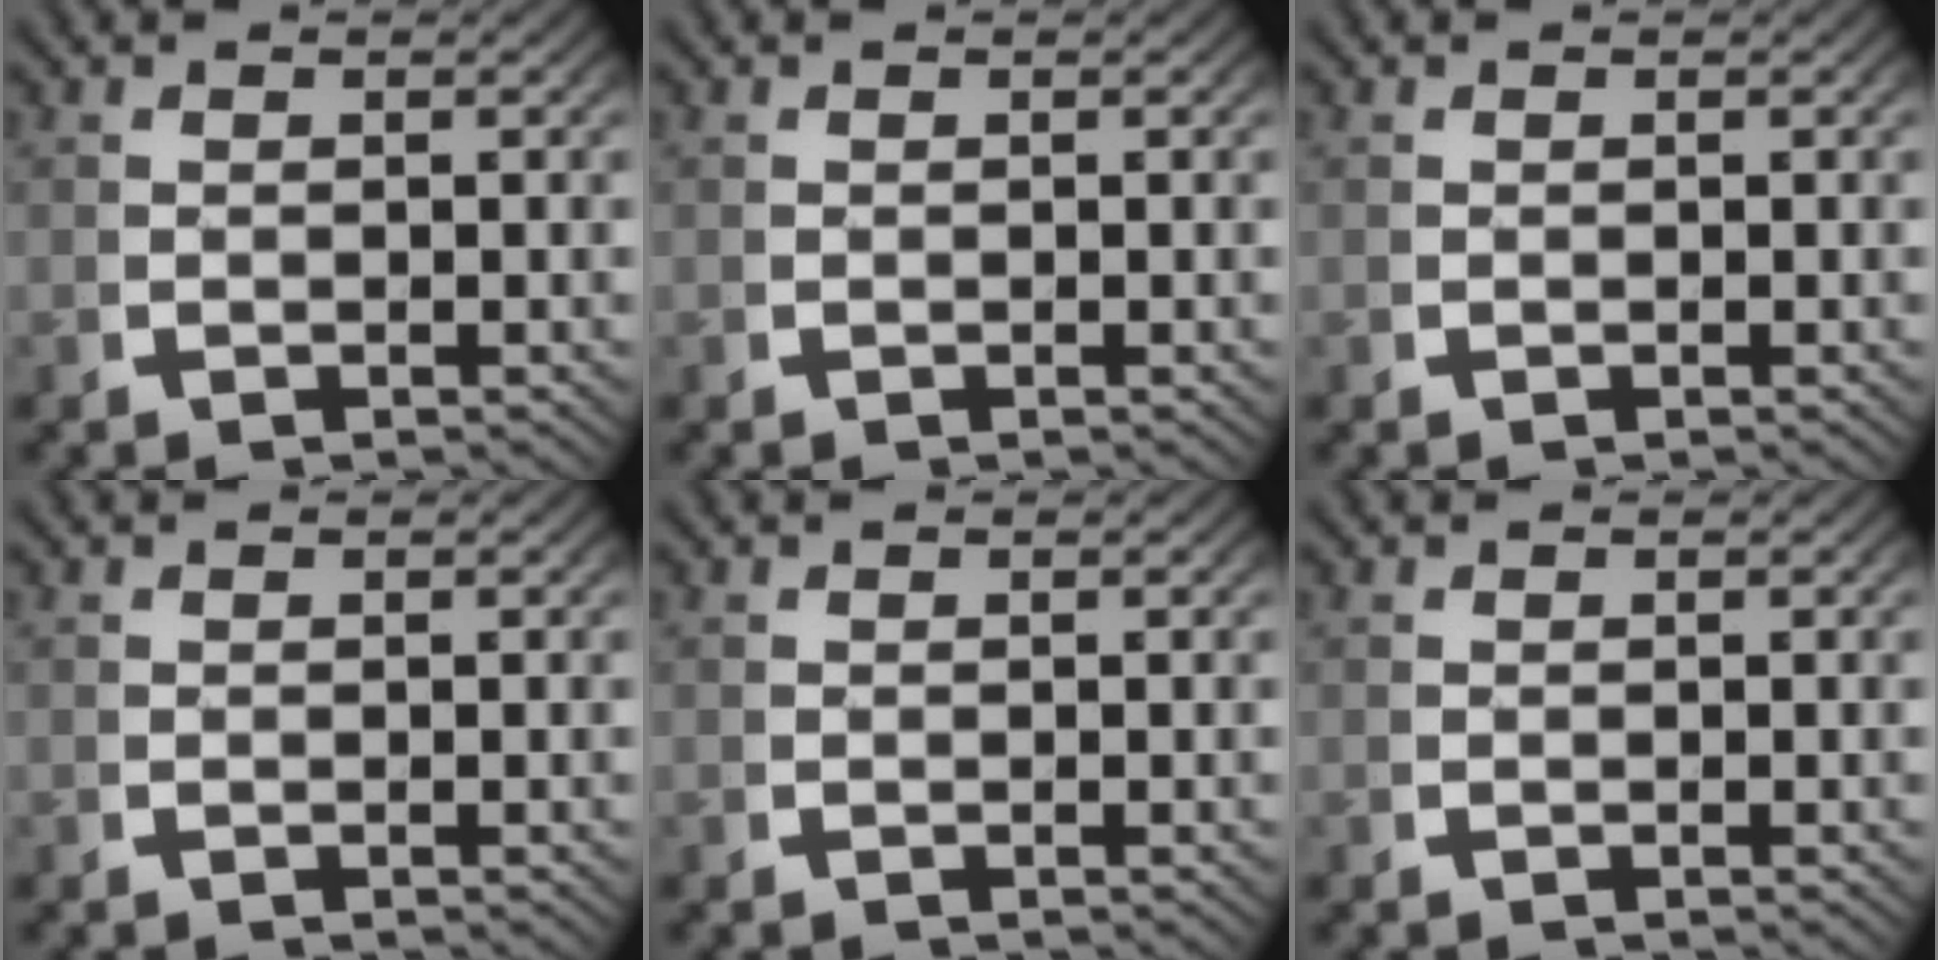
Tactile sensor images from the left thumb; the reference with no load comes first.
{"total": 0.0}
{"total": 0.0}
{"total": 0.0}
{"total": 0.0}
{"total": 0.0}